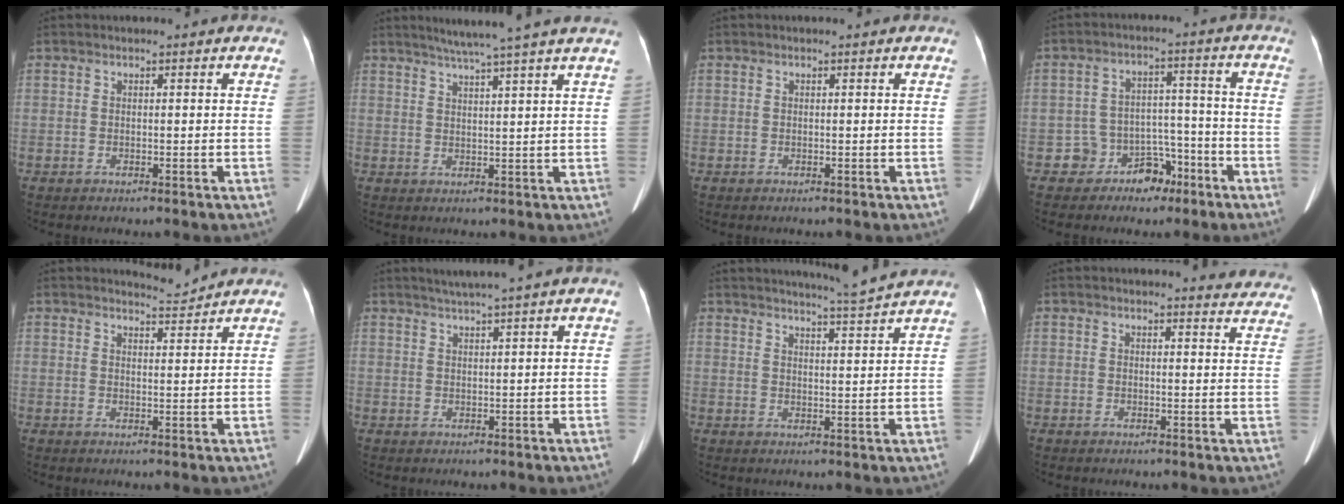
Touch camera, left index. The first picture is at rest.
{"total": 9.3, "force": [7.5, -1.7, 5.2], "torque": [-0.076, 0.014, 0.094]}
{"total": 0.0}
{"total": 6.3, "force": [-4.3, 4.4, 1.4], "torque": [-0.012, 0.021, -0.061]}
{"total": 2.5, "force": [2.4, -0.7, -0.5], "torque": [0.000, -0.013, 0.044]}
{"total": 2.6, "force": [1.9, -0.7, 1.6], "torque": [-0.030, 0.005, 0.039]}
{"total": 5.6, "force": [5.1, -2.0, 1.0], "torque": [-0.023, -0.017, 0.076]}
{"total": 7.5, "force": [7.3, 1.3, 0.9], "torque": [0.017, -0.026, 0.049]}